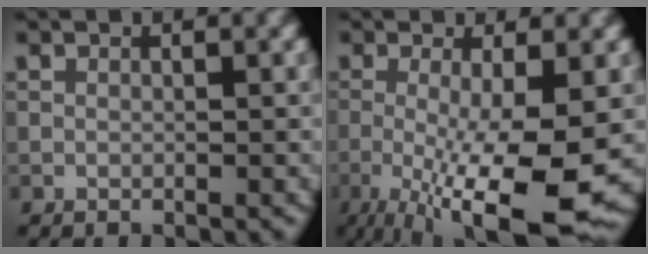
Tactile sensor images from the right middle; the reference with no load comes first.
{"total": 10.6, "force": [-2.9, 2.3, 9.9], "torque": [-0.160, -0.025, -0.036]}